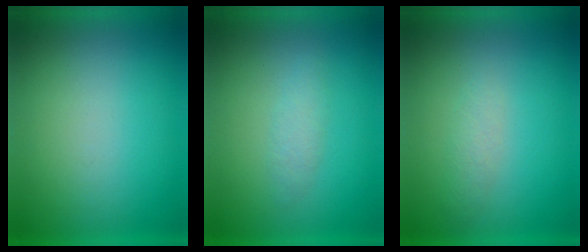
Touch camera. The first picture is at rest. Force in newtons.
{"total": 1.9}
{"total": 1.8}